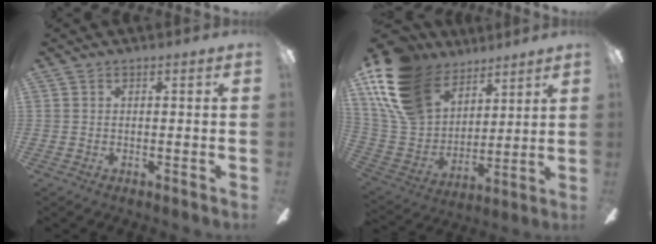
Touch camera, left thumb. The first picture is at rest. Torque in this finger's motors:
{"motor_torque": [2.13, 2.16, 1.38, -1.39, 0.43]}